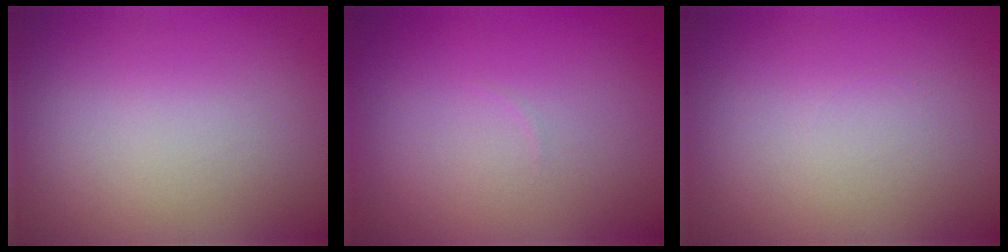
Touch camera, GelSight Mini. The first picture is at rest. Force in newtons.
{"total": 0.0}
{"total": 0.0}